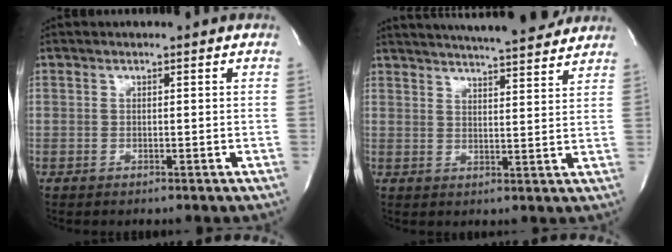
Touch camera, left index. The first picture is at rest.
{"total": 16.3, "force": [14.7, 1.5, 6.7], "torque": [-0.110, 0.010, 0.197]}